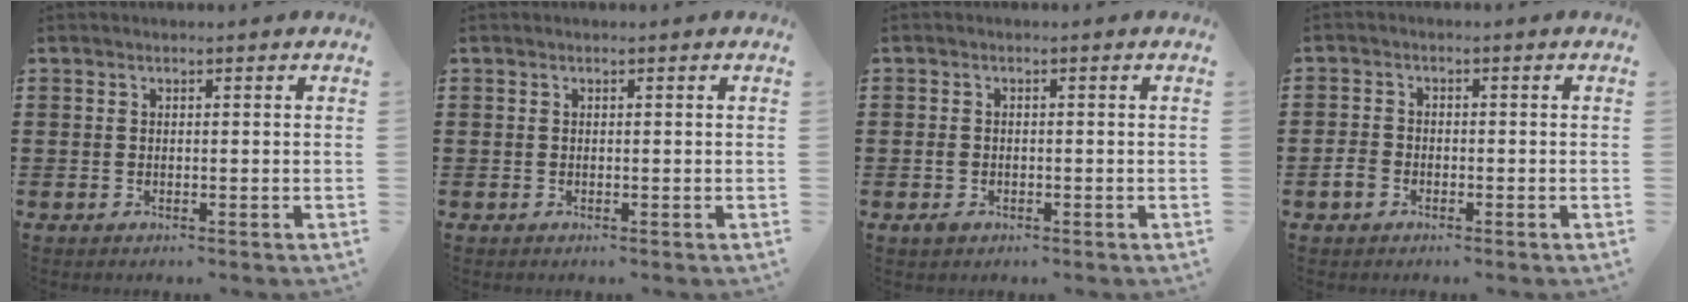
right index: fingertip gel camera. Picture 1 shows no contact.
{"total": 0.0}
{"total": 1.3, "force": [-0.7, 0.9, 0.7], "torque": [-0.015, 0.000, -0.014]}
{"total": 2.5, "force": [-1.4, 1.8, 1.1], "torque": [-0.038, -0.006, -0.031]}